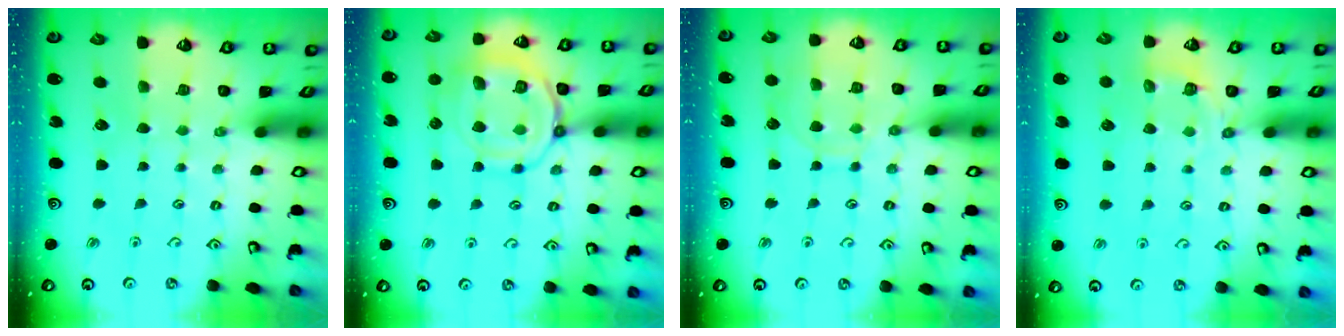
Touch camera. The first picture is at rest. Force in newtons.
{"total": 13.6, "press": 13.6, "slide": 1.3}
{"total": 9.0, "press": 9.0, "slide": 0.7}
{"total": 4.2, "press": 3.6, "slide": 2.2}